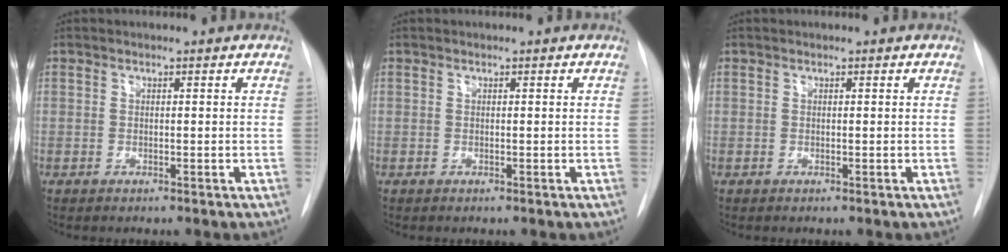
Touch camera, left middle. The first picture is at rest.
{"total": 0.0}
{"total": 0.0}